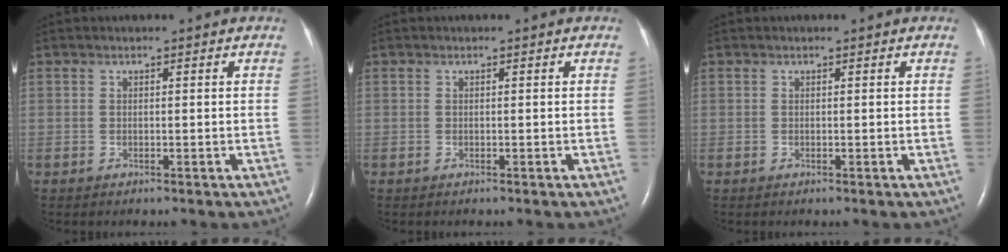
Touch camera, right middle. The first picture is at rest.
{"total": 0.0}
{"total": 0.0}